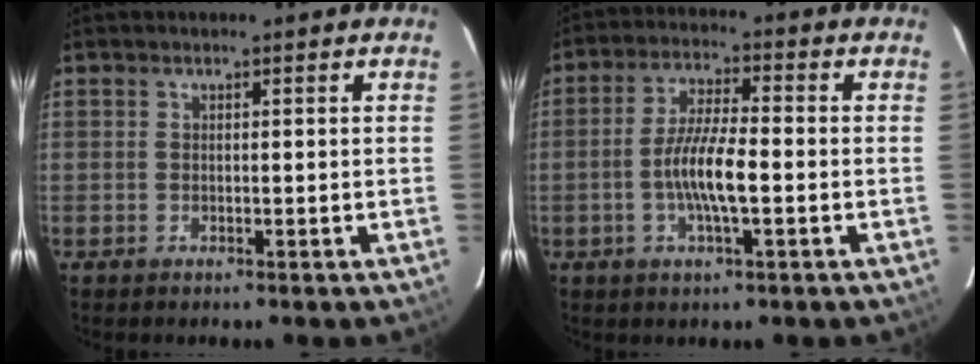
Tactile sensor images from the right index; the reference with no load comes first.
{"total": 8.2, "force": [-1.9, 1.5, 7.8], "torque": [-0.153, 0.002, -0.038]}